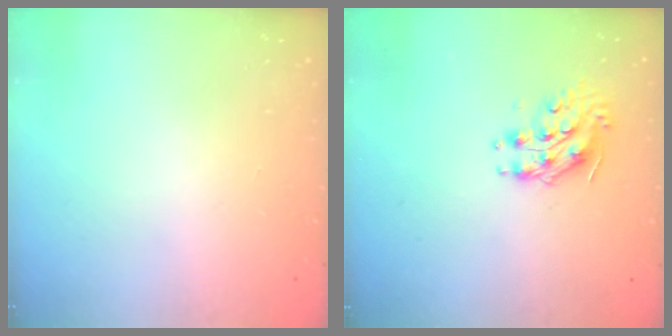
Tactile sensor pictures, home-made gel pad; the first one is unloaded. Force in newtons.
{"total": 9.0, "press": 9.0, "slide": 0.4}